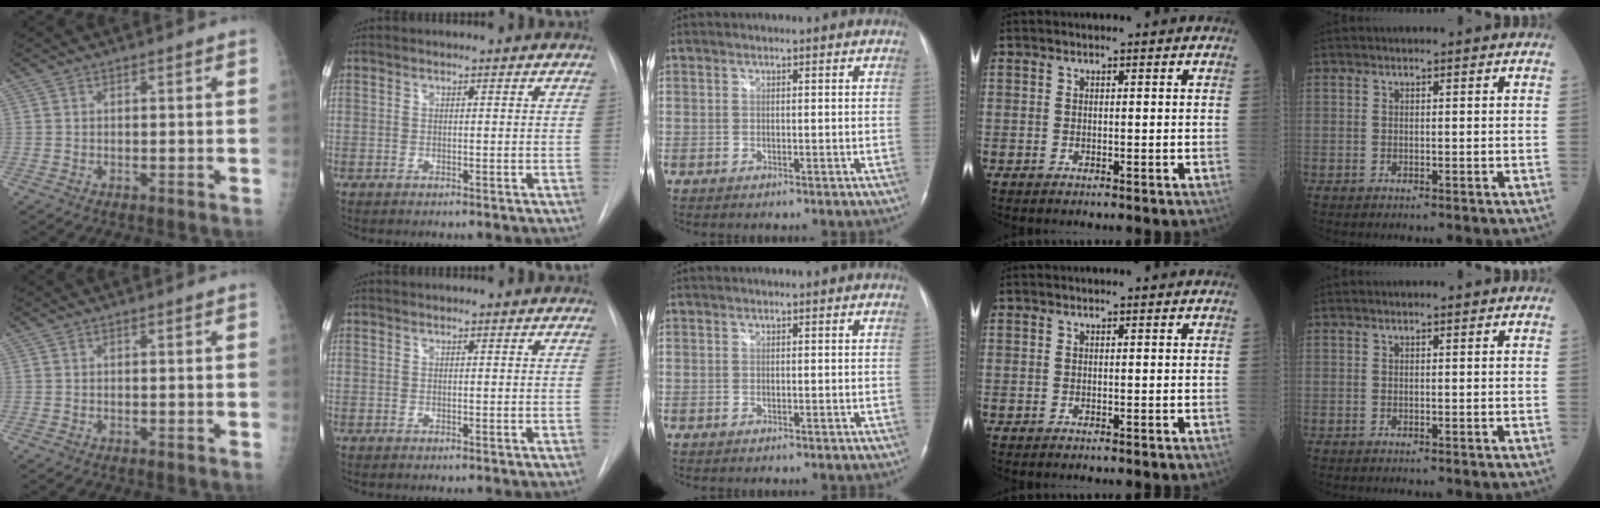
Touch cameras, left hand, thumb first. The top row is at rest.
{}